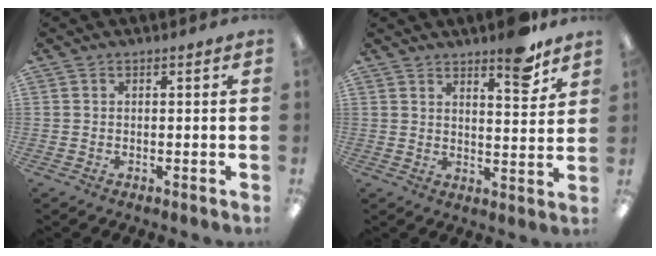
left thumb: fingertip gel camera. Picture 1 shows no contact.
{"total": 7.9, "force": [6.3, 2.0, 4.3], "torque": [-0.045, -0.044, 0.103]}